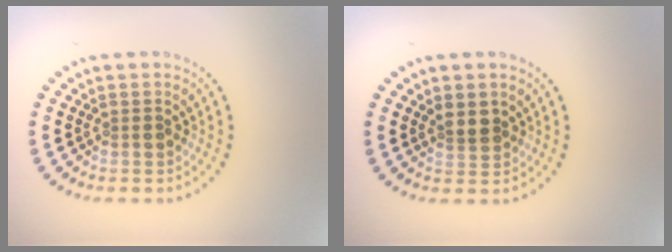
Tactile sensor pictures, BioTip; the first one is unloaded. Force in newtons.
{"total": 1.7, "press": 1.5, "slide": 0.9}